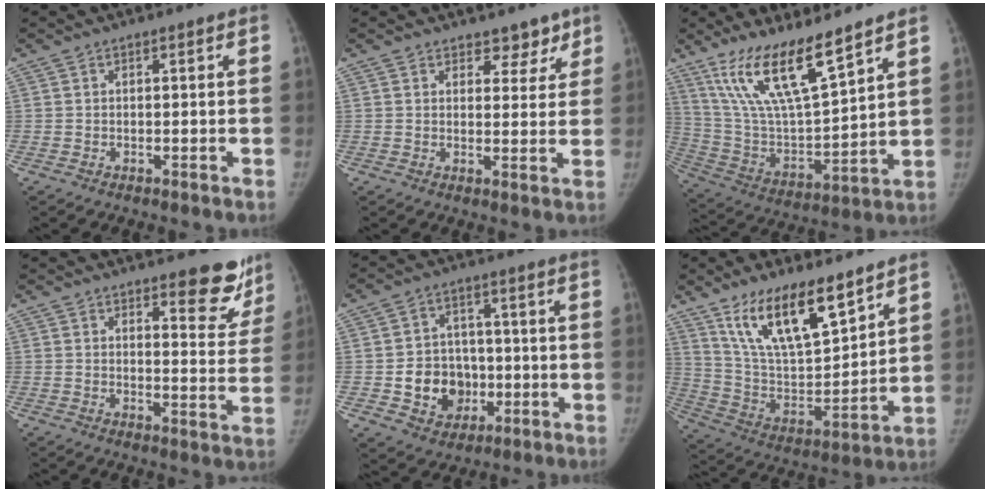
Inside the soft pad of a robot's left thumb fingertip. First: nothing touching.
{"total": 4.5, "force": [3.4, 2.7, 1.1], "torque": [0.023, -0.020, 0.046]}
{"total": 17.8, "force": [12.3, 4.1, 12.2], "torque": [-0.211, -0.064, 0.246]}
{"total": 9.1, "force": [7.0, 3.2, 4.9], "torque": [-0.019, -0.050, 0.083]}
{"total": 10.5, "force": [-2.1, 8.9, 5.1], "torque": [-0.039, 0.016, -0.028]}
{"total": 18.2, "force": [12.2, 6.2, 11.9], "torque": [-0.178, -0.063, 0.236]}